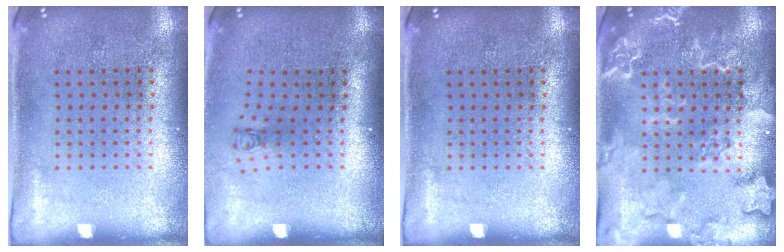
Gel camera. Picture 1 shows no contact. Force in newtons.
{"total": 0.8, "press": 0.3, "slide": 0.7}
{"total": 0.0}
{"total": 2.5, "press": 2.5, "slide": 0.4}